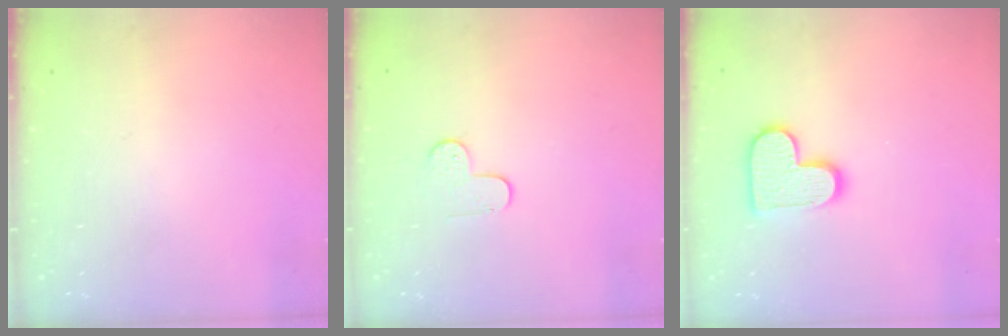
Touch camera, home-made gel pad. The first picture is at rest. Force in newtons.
{"total": 5.8, "press": 5.7, "slide": 0.6}
{"total": 11.9, "press": 11.9, "slide": 0.6}